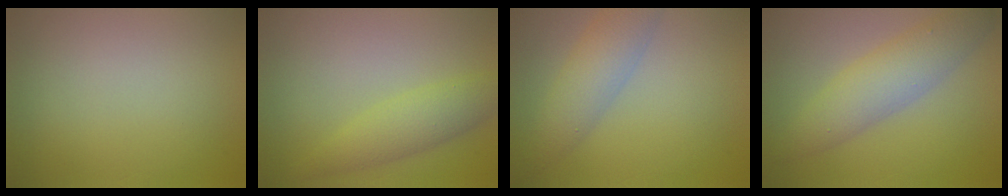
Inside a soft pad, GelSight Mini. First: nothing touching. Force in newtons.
{"total": 3.3, "press": 3.3, "slide": 0.1}
{"total": 4.1, "press": 4.1, "slide": 0.0}
{"total": 4.8, "press": 4.8, "slide": 0.1}